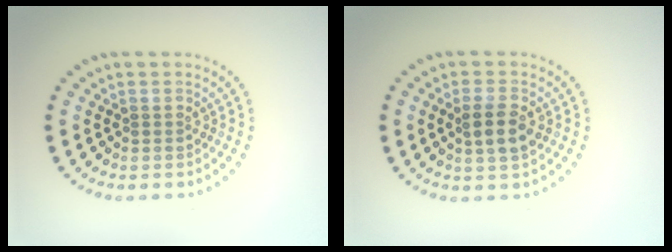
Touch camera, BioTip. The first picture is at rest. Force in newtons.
{"total": 2.8, "press": 2.7, "slide": 0.7}